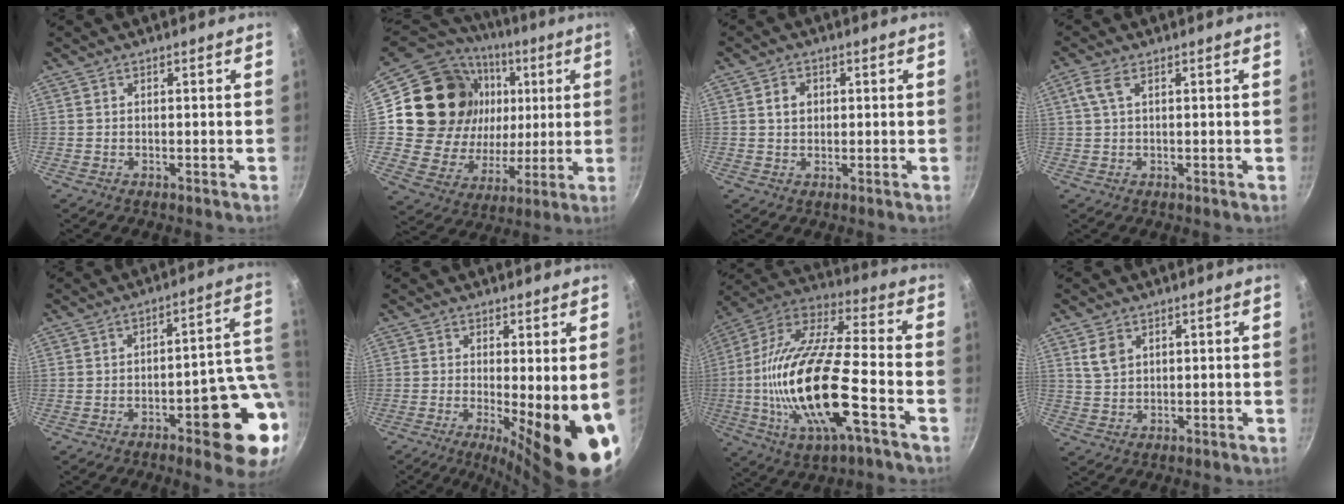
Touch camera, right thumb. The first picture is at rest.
{"total": 26.3, "force": [5.8, 21.6, 13.8], "torque": [-0.224, 0.007, 0.113]}
{"total": 3.3, "force": [0.7, 2.7, 1.8], "torque": [-0.018, 0.004, 0.009]}
{"total": 3.2, "force": [1.2, 1.3, 2.6], "torque": [-0.060, 0.008, 0.025]}
{"total": 15.4, "force": [-3.5, 4.9, 14.1], "torque": [-0.131, 0.022, -0.046]}
{"total": 13.5, "force": [-2.4, 3.2, 12.9], "torque": [-0.156, -0.023, -0.027]}
{"total": 24.3, "force": [-6.0, 7.9, 22.2], "torque": [-0.426, 0.022, -0.124]}
{"total": 4.0, "force": [1.8, 2.8, 2.3], "torque": [-0.032, -0.003, 0.038]}